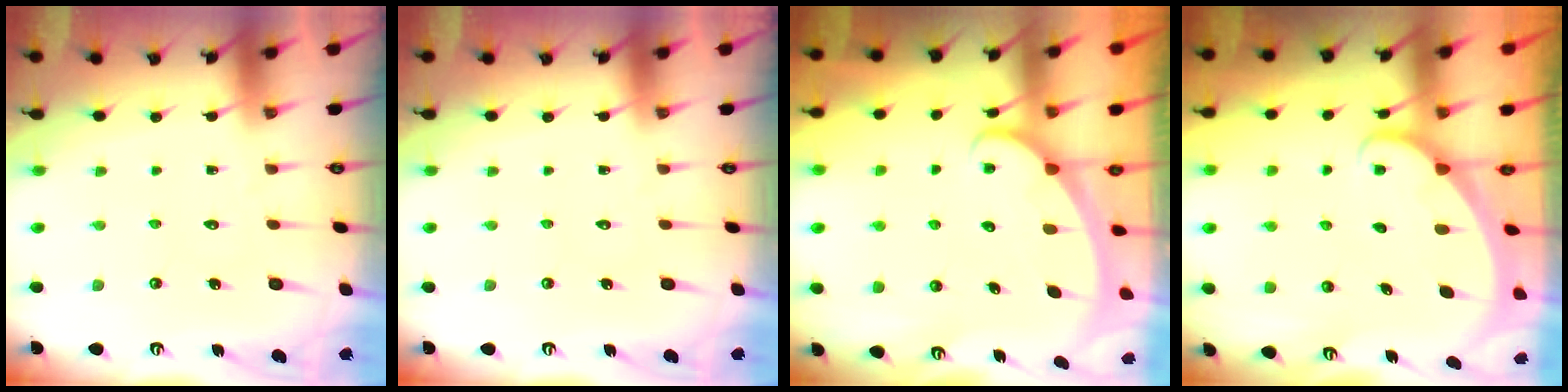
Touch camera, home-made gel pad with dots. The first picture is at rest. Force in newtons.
{"total": 0.0}
{"total": 2.5, "press": 2.5, "slide": 0.3}
{"total": 1.8, "press": 1.8, "slide": 0.1}